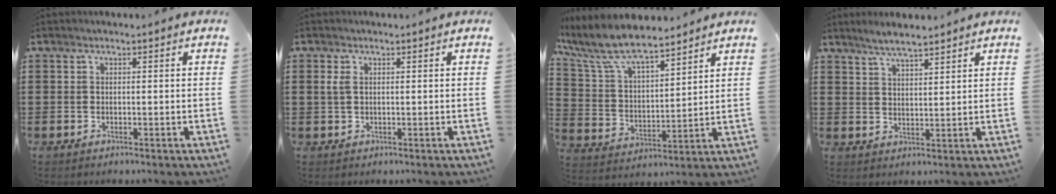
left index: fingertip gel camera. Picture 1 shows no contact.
{"total": 1.7, "force": [0.3, 0.9, 1.4], "torque": [-0.038, 0.003, 0.002]}
{"total": 9.3, "force": [8.0, 2.4, 4.0], "torque": [-0.114, -0.036, 0.141]}
{"total": 3.9, "force": [3.5, 0.5, 1.6], "torque": [-0.041, -0.002, 0.064]}